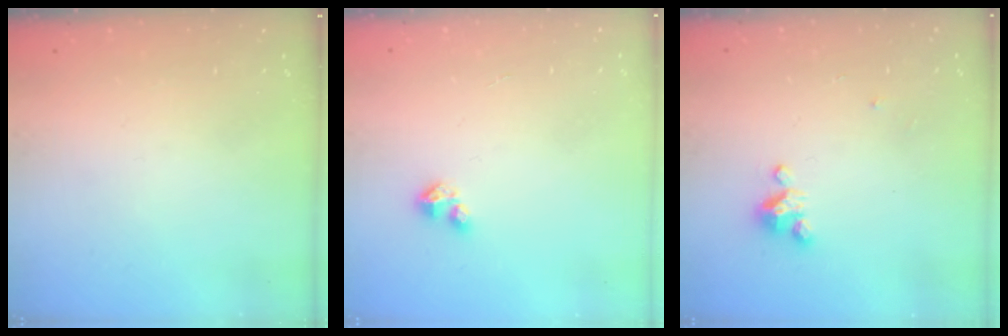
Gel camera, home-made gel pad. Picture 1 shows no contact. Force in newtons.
{"total": 2.1, "press": 2.1, "slide": 0.2}
{"total": 2.9, "press": 2.9, "slide": 0.3}